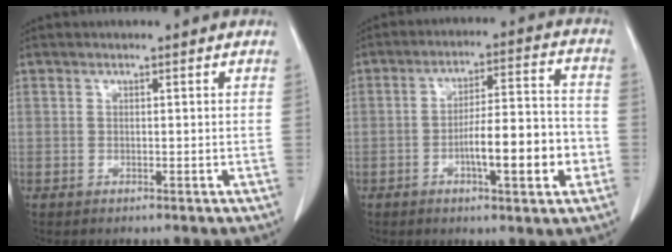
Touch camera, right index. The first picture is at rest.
{"total": 11.4, "force": [-3.6, 2.0, 10.7], "torque": [-0.170, 0.015, -0.053]}